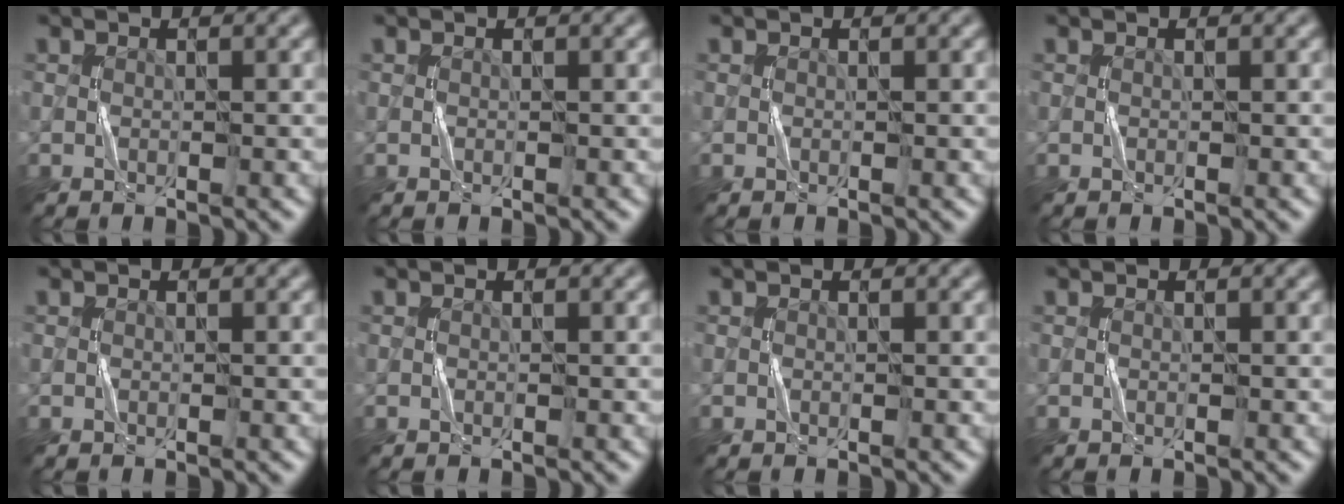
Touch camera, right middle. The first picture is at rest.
{"total": 0.0}
{"total": 0.0}
{"total": 0.0}
{"total": 0.0}
{"total": 0.0}
{"total": 0.0}
{"total": 0.0}